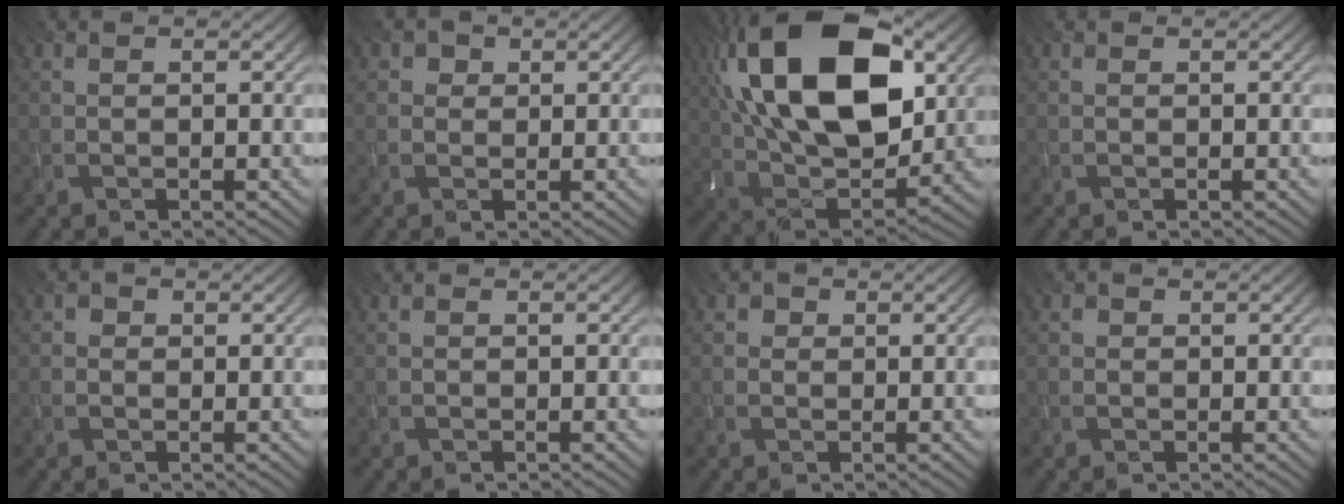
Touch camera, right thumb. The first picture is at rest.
{"total": 1.7, "force": [0.5, 1.6, 0.4], "torque": [-0.004, -0.001, 0.004]}
{"total": 20.6, "force": [6.9, 10.9, 16.0], "torque": [-0.321, 0.045, 0.098]}
{"total": 0.0}
{"total": 1.2, "force": [0.0, 1.2, 0.3], "torque": [-0.001, 0.000, -0.005]}
{"total": 0.0}
{"total": 1.4, "force": [0.3, 1.3, 0.3], "torque": [-0.003, 0.000, 0.000]}
{"total": 0.8, "force": [0.1, 0.7, 0.2], "torque": [0.000, -0.003, -0.002]}